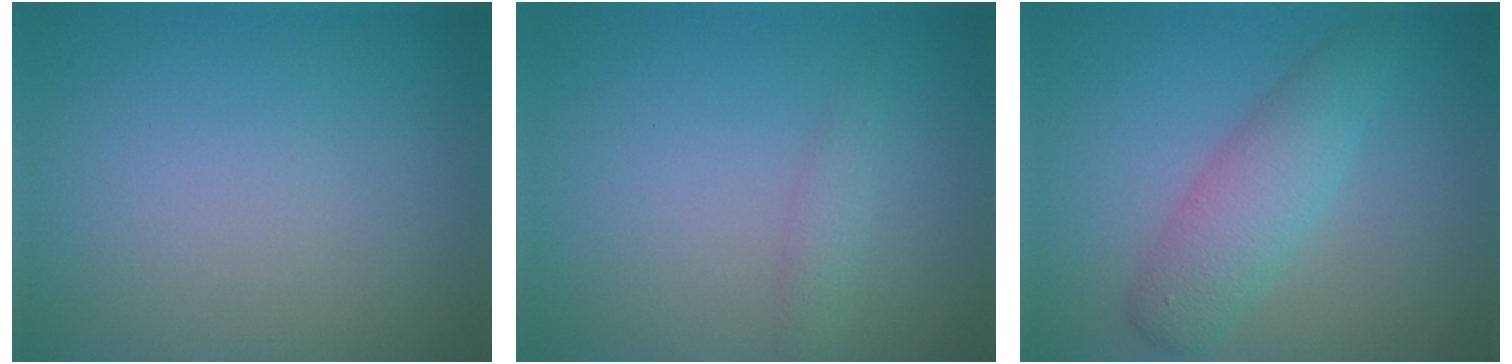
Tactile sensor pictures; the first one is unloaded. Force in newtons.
{"total": 1.3, "press": 1.3, "slide": 0.0}
{"total": 4.0, "press": 4.0, "slide": 0.1}